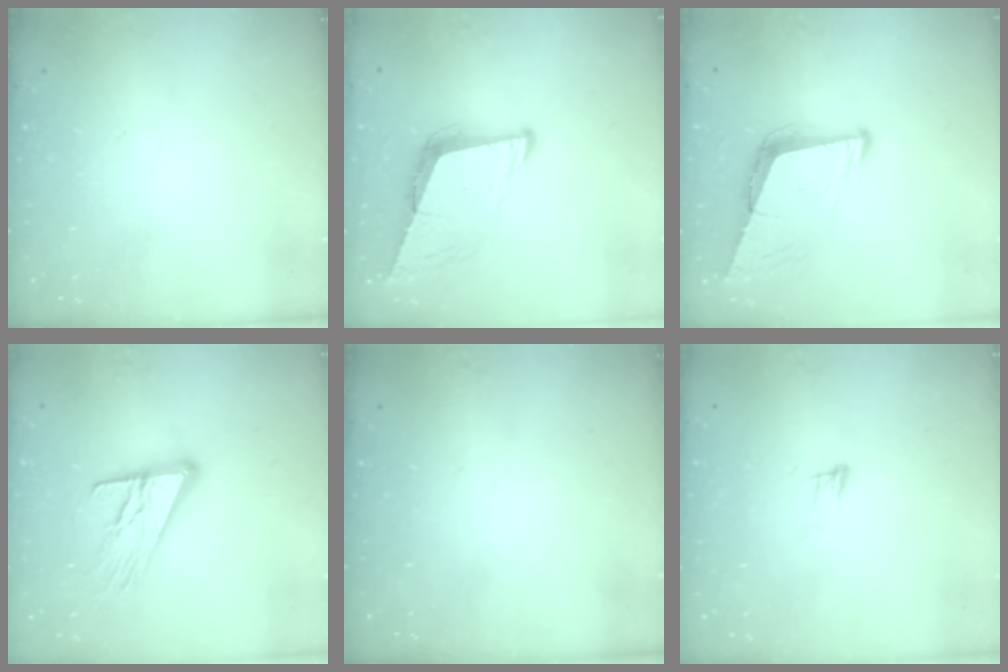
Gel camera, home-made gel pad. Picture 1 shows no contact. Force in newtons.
{"total": 9.1, "press": 8.3, "slide": 3.7}
{"total": 9.1, "press": 8.4, "slide": 3.5}
{"total": 13.9, "press": 13.9, "slide": 1.1}
{"total": 0.0}
{"total": 6.3, "press": 6.2, "slide": 1.0}